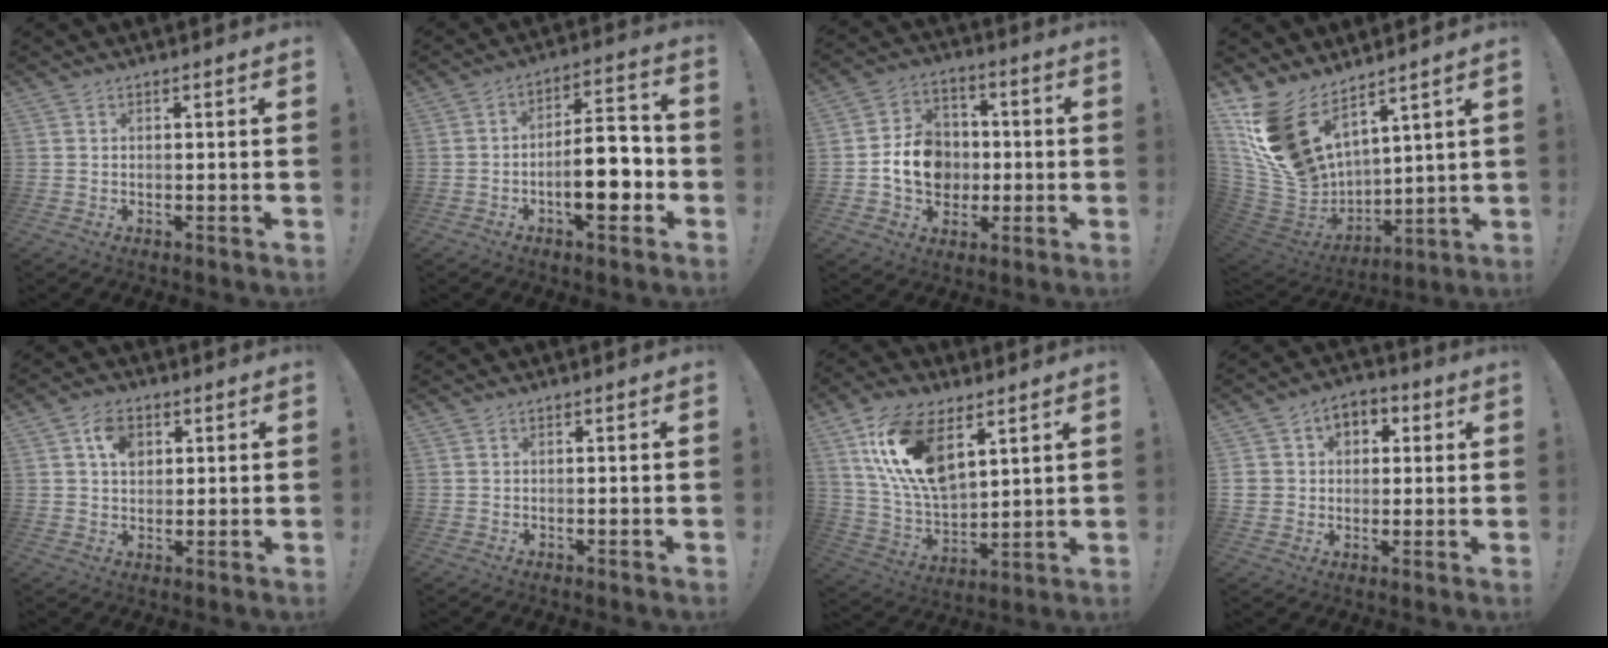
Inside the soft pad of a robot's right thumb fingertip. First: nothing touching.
{"total": 14.3, "force": [-4.5, 5.4, 12.4], "torque": [-0.189, 0.018, -0.080]}
{"total": 12.5, "force": [-2.1, 10.6, 6.2], "torque": [-0.092, 0.021, -0.029]}
{"total": 16.8, "force": [11.2, 9.6, 8.0], "torque": [-0.170, -0.078, 0.217]}
{"total": 7.0, "force": [2.7, 5.1, 4.0], "torque": [-0.063, 0.004, 0.048]}
{"total": 0.0}
{"total": 19.2, "force": [9.5, 10.5, 13.0], "torque": [-0.281, -0.041, 0.172]}
{"total": 6.8, "force": [0.9, 6.3, 2.1], "torque": [-0.026, -0.001, 0.022]}